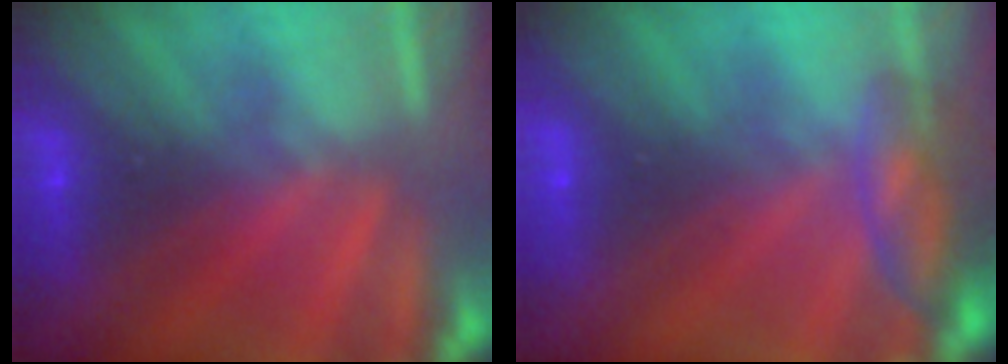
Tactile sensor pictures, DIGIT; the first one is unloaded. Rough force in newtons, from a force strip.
{"total": 2.8}